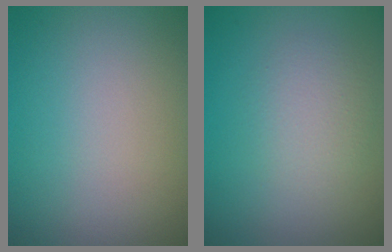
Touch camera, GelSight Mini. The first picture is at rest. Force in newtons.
{"total": 2.3, "press": 2.3, "slide": 0.1}